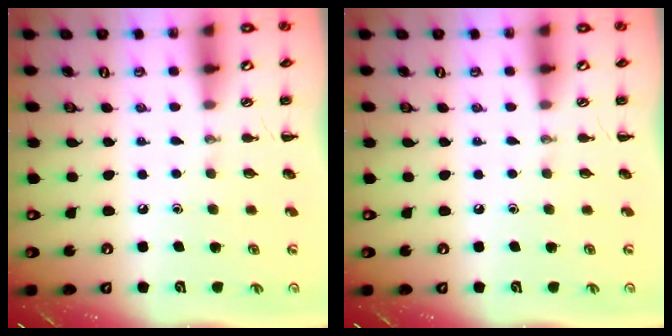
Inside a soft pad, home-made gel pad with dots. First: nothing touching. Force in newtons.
{"total": 0.0}